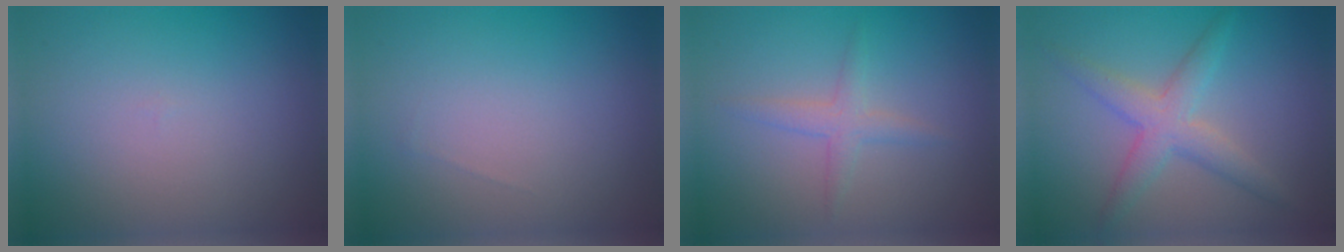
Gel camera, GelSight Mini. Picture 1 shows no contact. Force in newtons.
{"total": 0.0}
{"total": 1.8, "press": 1.8, "slide": 0.1}
{"total": 3.6, "press": 3.6, "slide": 0.1}